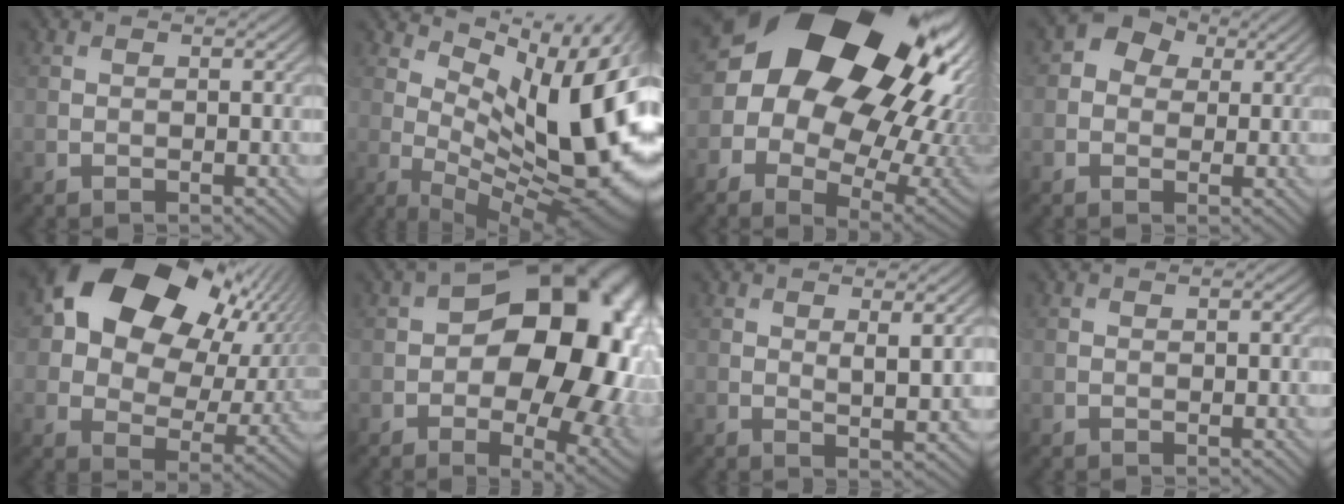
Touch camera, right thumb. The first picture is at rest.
{"total": 16.5, "force": [2.2, 6.8, 14.9], "torque": [-0.199, 0.002, 0.045]}
{"total": 21.5, "force": [6.3, 16.3, 12.5], "torque": [-0.264, 0.018, 0.139]}
{"total": 5.2, "force": [1.0, 4.5, 2.4], "torque": [-0.041, 0.000, 0.018]}
{"total": 17.9, "force": [7.3, 12.6, 10.4], "torque": [-0.162, 0.026, 0.133]}
{"total": 20.2, "force": [0.3, 13.3, 15.1], "torque": [-0.189, -0.021, 0.035]}
{"total": 3.2, "force": [1.0, 0.7, 3.0], "torque": [-0.052, -0.008, 0.024]}
{"total": 0.0}